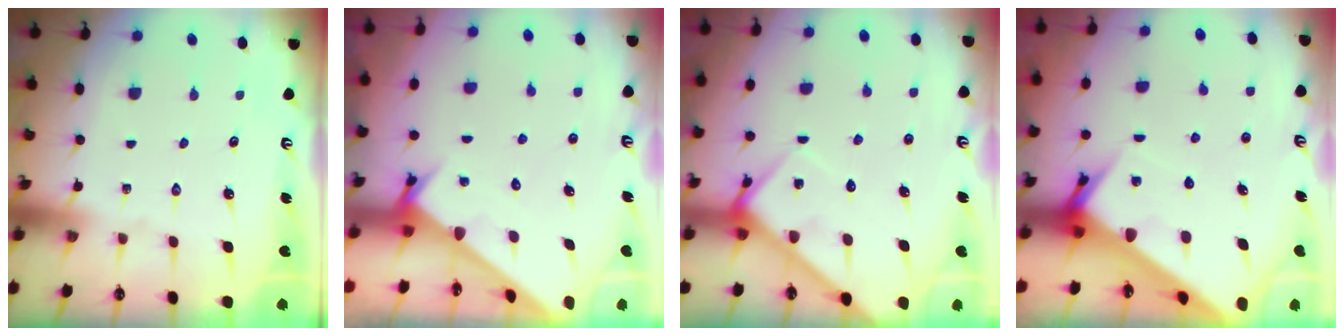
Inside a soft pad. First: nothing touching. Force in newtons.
{"total": 2.9, "press": 2.9, "slide": 0.1}
{"total": 6.4, "press": 6.4, "slide": 0.7}
{"total": 8.1, "press": 8.1, "slide": 0.8}